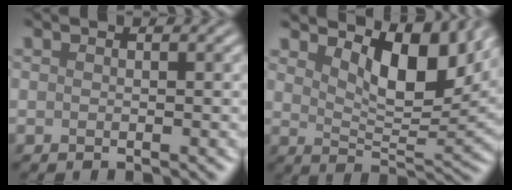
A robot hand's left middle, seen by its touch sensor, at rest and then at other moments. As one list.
[{"total": 7.7, "force": [4.1, 3.1, 5.8], "torque": [-0.089, -0.005, 0.064]}]